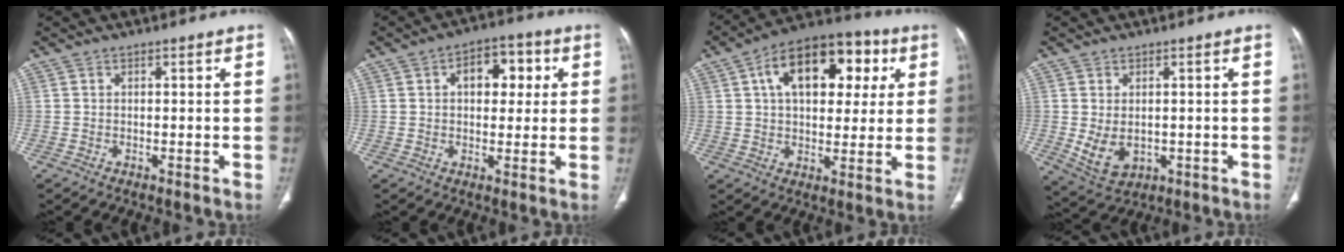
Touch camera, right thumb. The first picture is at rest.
{"total": 8.9, "force": [2.4, 5.6, 6.6], "torque": [-0.058, 0.013, 0.030]}
{"total": 19.0, "force": [6.0, 11.1, 14.2], "torque": [-0.175, 0.014, 0.083]}
{"total": 6.1, "force": [-0.4, 4.3, 4.4], "torque": [-0.069, -0.007, 0.013]}